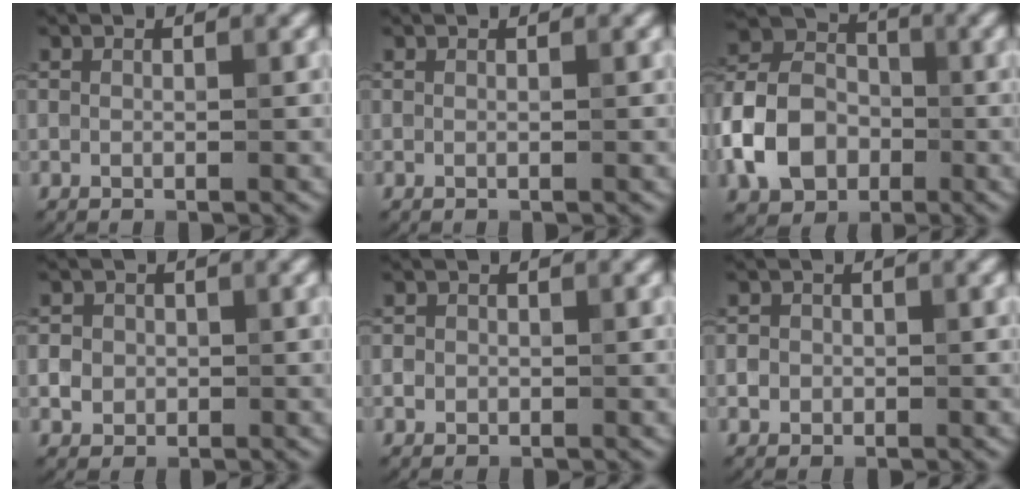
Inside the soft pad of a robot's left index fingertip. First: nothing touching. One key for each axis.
{"total": 0.0}
{"total": 7.4, "fx": -2.5, "fy": 5.6, "fz": 4.3, "tx": -0.087, "ty": 0.012, "tz": -0.060}
{"total": 3.2, "fx": -0.2, "fy": 3.0, "fz": 1.1, "tx": 0.005, "ty": 0.021, "tz": -0.021}
{"total": 1.5, "fx": 0.1, "fy": 1.4, "fz": 0.5, "tx": 0.014, "ty": 0.014, "tz": -0.016}
{"total": 2.1, "fx": -0.2, "fy": 2.0, "fz": 0.7, "tx": 0.012, "ty": 0.018, "tz": -0.025}